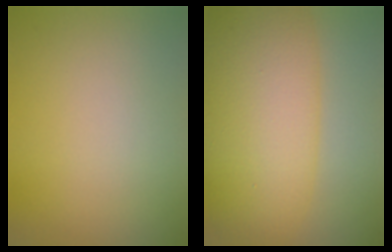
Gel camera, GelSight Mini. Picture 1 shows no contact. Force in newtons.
{"total": 10.6, "press": 10.6, "slide": 0.1}